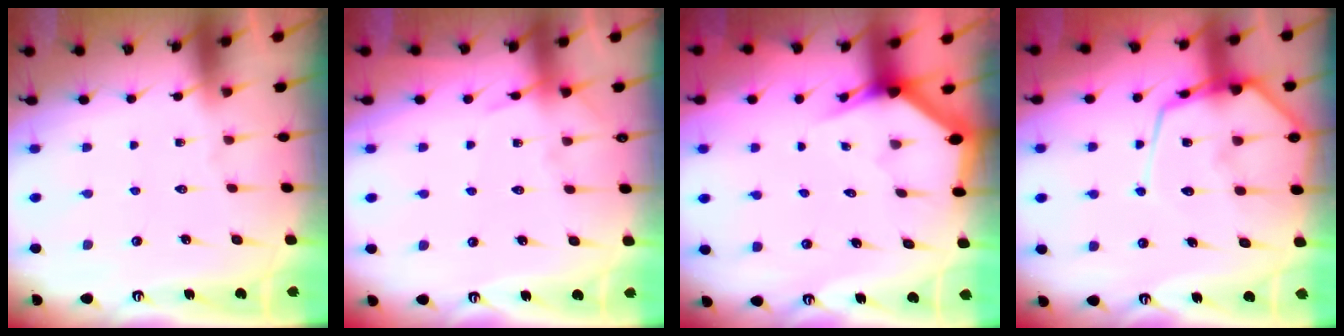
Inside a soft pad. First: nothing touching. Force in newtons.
{"total": 6.2, "press": 6.2, "slide": 0.7}
{"total": 2.8, "press": 2.8, "slide": 0.0}
{"total": 13.9, "press": 13.8, "slide": 1.2}